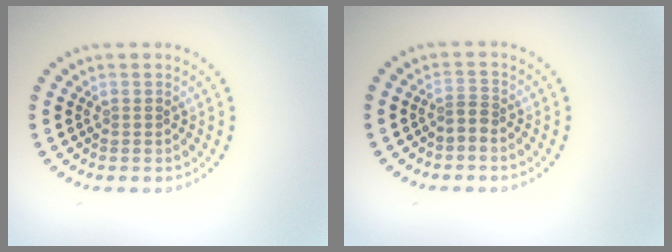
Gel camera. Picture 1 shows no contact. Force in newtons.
{"total": 1.1, "press": 0.7, "slide": 0.9}